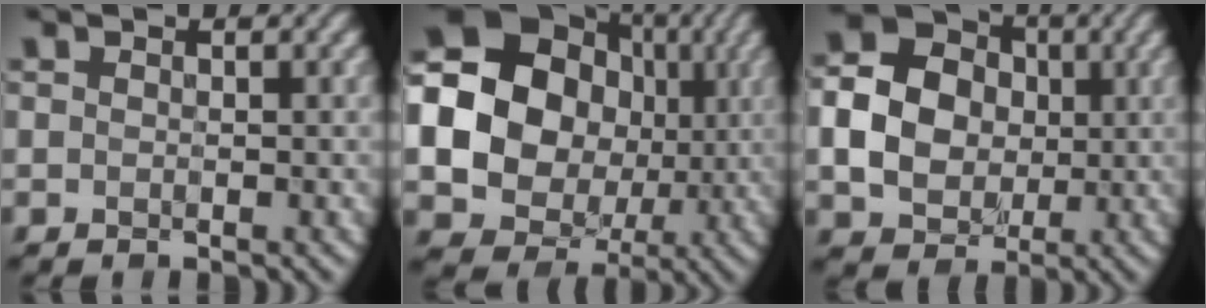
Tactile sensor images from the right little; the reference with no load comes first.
{"total": 22.0, "force": [1.3, 20.0, 9.0], "torque": [-0.216, 0.018, -0.019]}
{"total": 8.0, "force": [-0.3, 7.0, 3.9], "torque": [-0.086, 0.013, -0.006]}